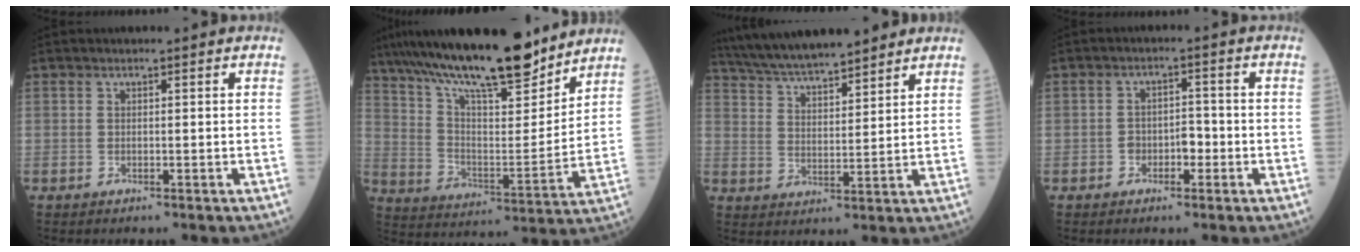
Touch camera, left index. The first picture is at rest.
{"total": 22.2, "force": [18.1, 4.0, 12.3], "torque": [-0.216, 0.009, 0.300]}
{"total": 14.6, "force": [12.9, 2.0, 6.7], "torque": [-0.119, 0.025, 0.220]}
{"total": 3.0, "force": [-1.1, 1.8, 2.1], "torque": [-0.029, 0.011, -0.021]}